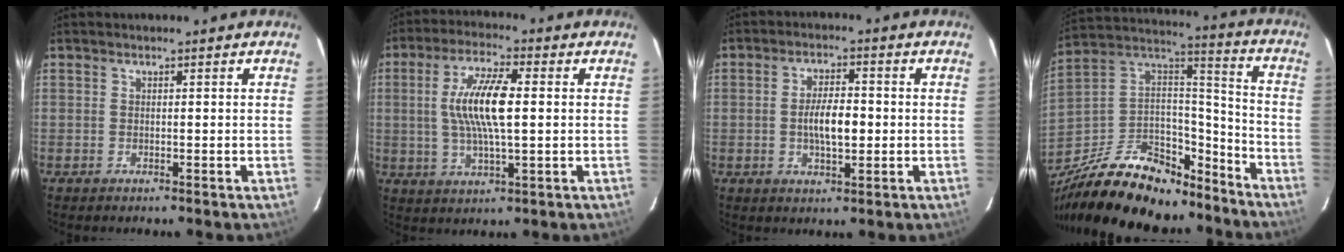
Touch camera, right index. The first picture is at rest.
{"total": 11.1, "force": [1.0, 2.7, 10.8], "torque": [-0.211, 0.006, 0.020]}
{"total": 6.5, "force": [-0.6, 2.4, 6.0], "torque": [-0.110, 0.003, -0.008]}
{"total": 29.2, "force": [-21.4, 13.3, 14.8], "torque": [-0.301, 0.027, -0.329]}